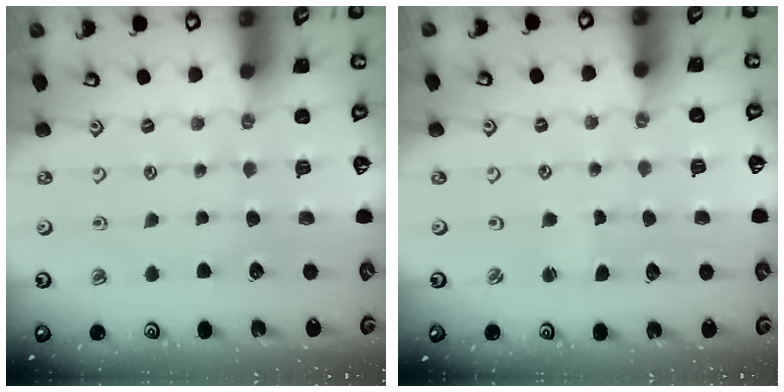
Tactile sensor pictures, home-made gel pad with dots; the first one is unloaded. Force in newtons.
{"total": 0.8, "press": 0.7, "slide": 0.3}